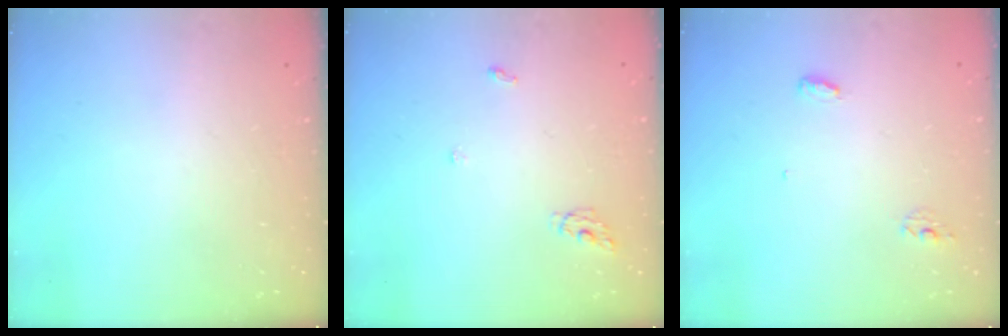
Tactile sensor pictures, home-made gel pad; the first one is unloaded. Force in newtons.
{"total": 4.4, "press": 4.4, "slide": 0.3}
{"total": 5.2, "press": 4.4, "slide": 2.7}